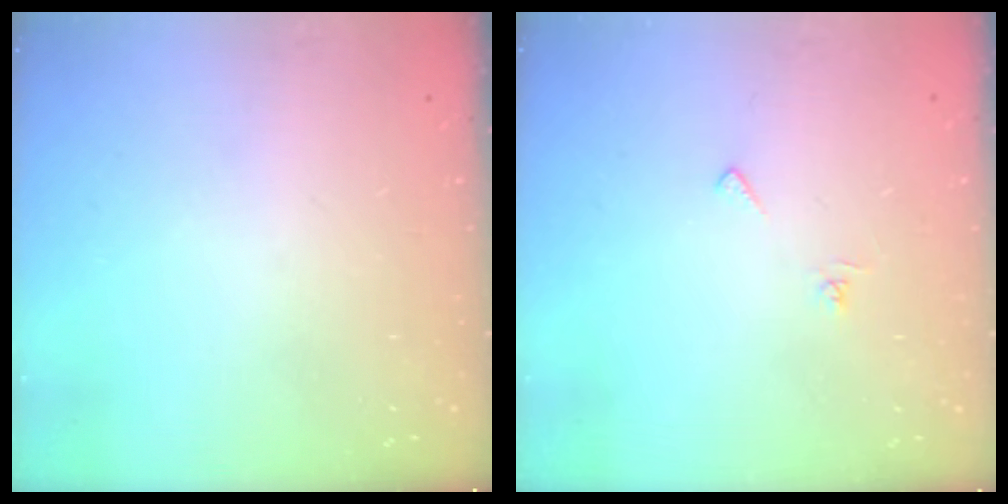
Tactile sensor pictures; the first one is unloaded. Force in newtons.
{"total": 4.3, "press": 4.3, "slide": 0.4}